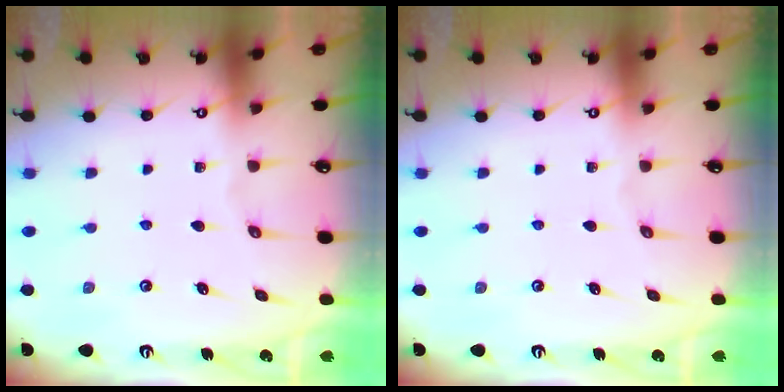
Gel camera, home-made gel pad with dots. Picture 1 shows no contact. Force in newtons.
{"total": 0.0}